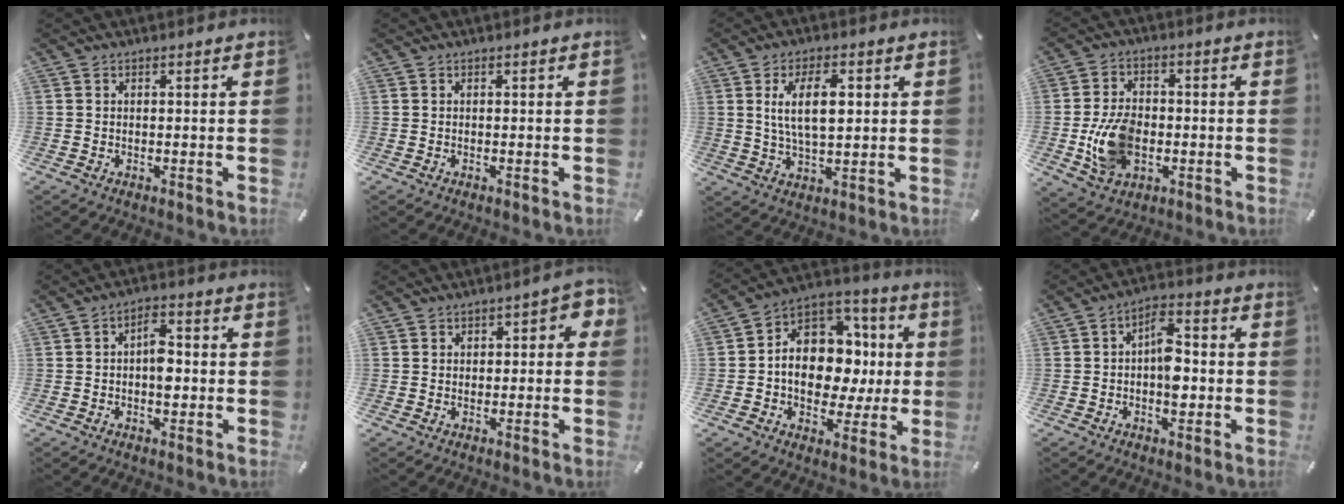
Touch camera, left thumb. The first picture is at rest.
{"total": 0.0}
{"total": 9.7, "force": [2.3, 4.5, 8.3], "torque": [-0.157, -0.003, 0.031]}
{"total": 11.9, "force": [-2.2, 8.4, 8.1], "torque": [-0.161, 0.002, -0.037]}
{"total": 5.3, "force": [-0.6, 3.1, 4.3], "torque": [-0.055, 0.004, -0.015]}
{"total": 3.5, "force": [0.0, 2.5, 2.5], "torque": [-0.022, 0.003, -0.006]}
{"total": 14.7, "force": [-0.6, 11.8, 8.7], "torque": [-0.134, -0.012, -0.001]}
{"total": 7.8, "force": [-1.0, 4.5, 6.3], "torque": [-0.076, 0.008, -0.020]}